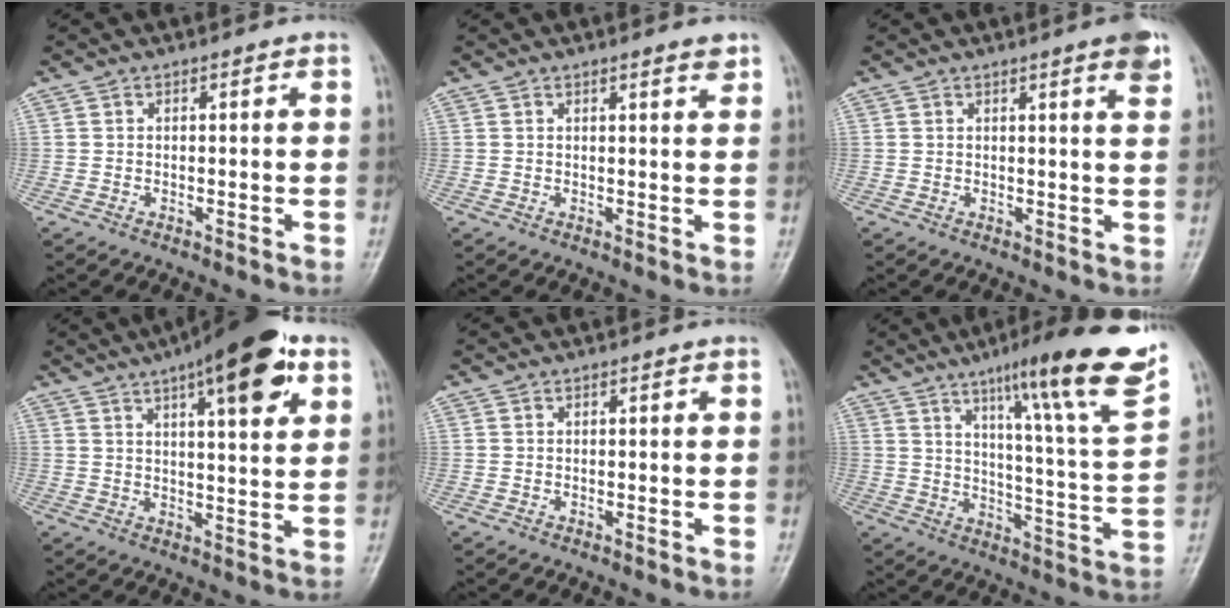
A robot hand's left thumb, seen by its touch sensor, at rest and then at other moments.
{"total": 2.0, "force": [1.6, 0.3, 1.2], "torque": [-0.012, -0.012, 0.021]}
{"total": 3.9, "force": [2.5, 0.2, 3.0], "torque": [-0.033, -0.013, 0.029]}
{"total": 15.6, "force": [8.2, 4.5, 12.5], "torque": [-0.160, -0.018, 0.115]}
{"total": 0.0}
{"total": 21.0, "force": [13.4, 1.3, 16.2], "torque": [-0.210, -0.060, 0.192]}